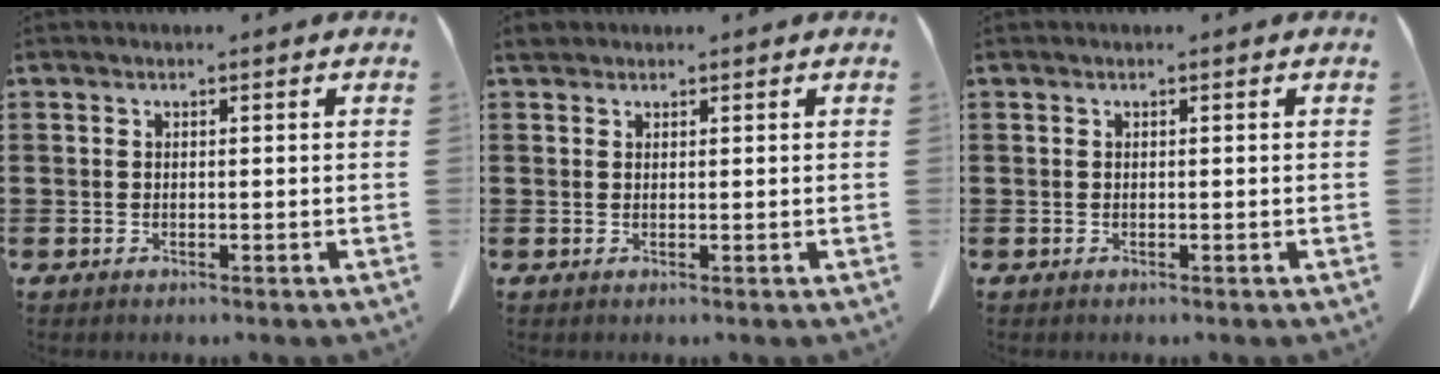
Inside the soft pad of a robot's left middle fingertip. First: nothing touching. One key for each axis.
{"total": 1.4, "fx": 1.2, "fy": 0.6, "fz": 0.4, "tx": -0.013, "ty": 0.006, "tz": 0.022}
{"total": 0.0}